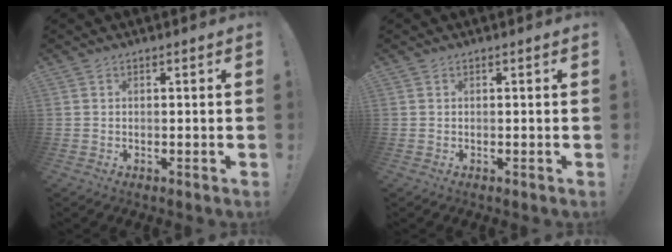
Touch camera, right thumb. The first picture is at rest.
{"total": 0.0}